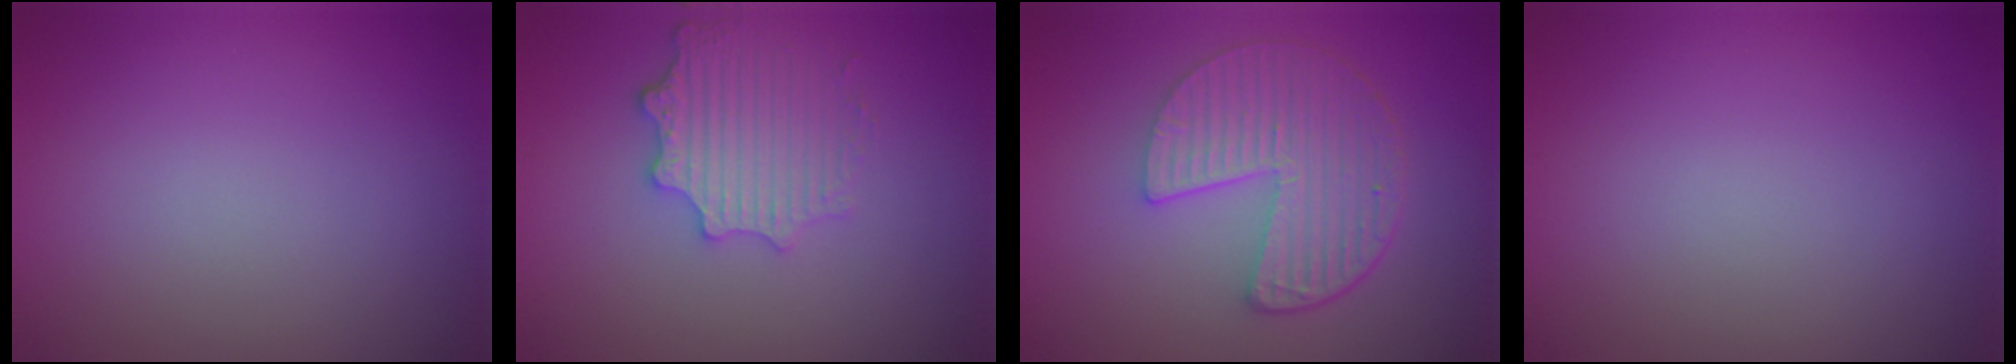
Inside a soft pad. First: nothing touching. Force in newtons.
{"total": 3.9, "press": 3.2, "slide": 2.3}
{"total": 5.9, "press": 4.3, "slide": 4.1}
{"total": 0.0}